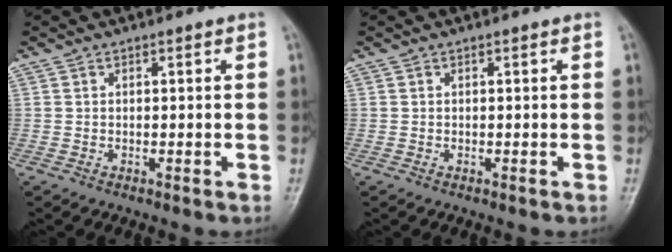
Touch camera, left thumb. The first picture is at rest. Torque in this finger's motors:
{"motor_torque": [0.00, 0.00, 0.00, 0.00, 0.00]}